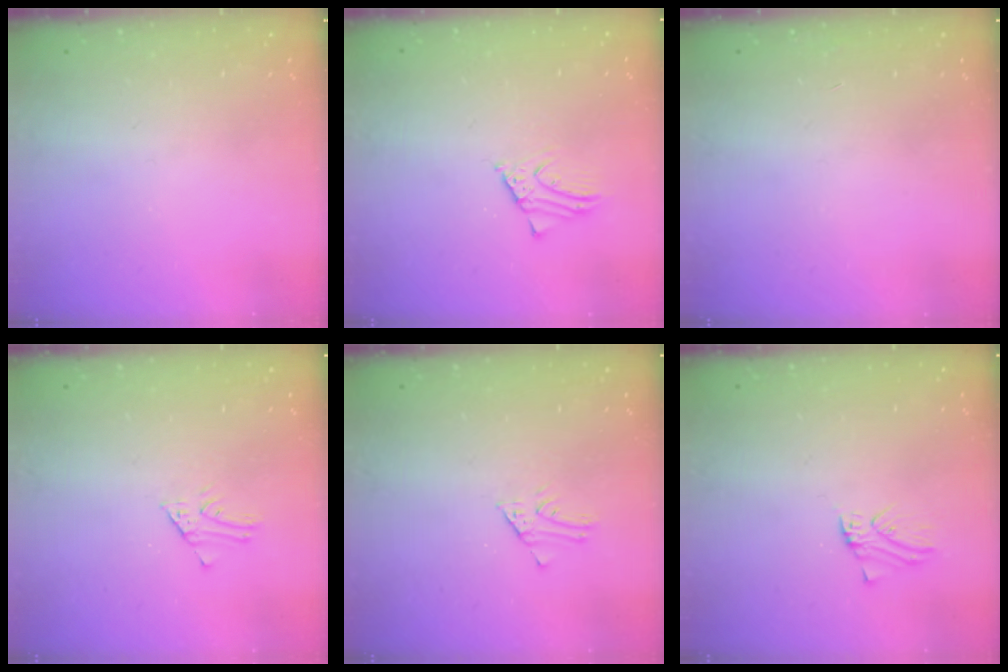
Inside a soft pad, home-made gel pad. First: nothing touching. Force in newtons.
{"total": 2.4, "press": 2.4, "slide": 0.2}
{"total": 3.1, "press": 3.0, "slide": 0.3}
{"total": 1.7, "press": 1.7, "slide": 0.2}
{"total": 1.7, "press": 1.7, "slide": 0.2}
{"total": 0.0}